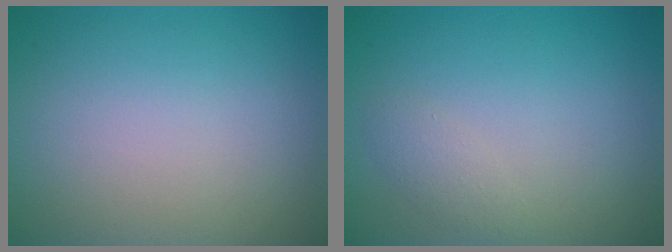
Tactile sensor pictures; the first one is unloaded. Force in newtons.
{"total": 1.1, "press": 1.1, "slide": 0.1}